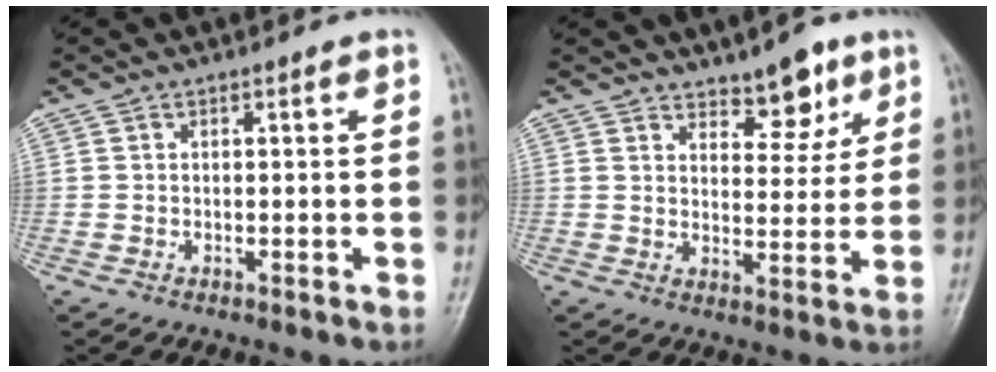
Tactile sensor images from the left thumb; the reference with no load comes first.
{"total": 6.9, "force": [4.8, 3.2, 3.8], "torque": [-0.023, -0.034, 0.073]}